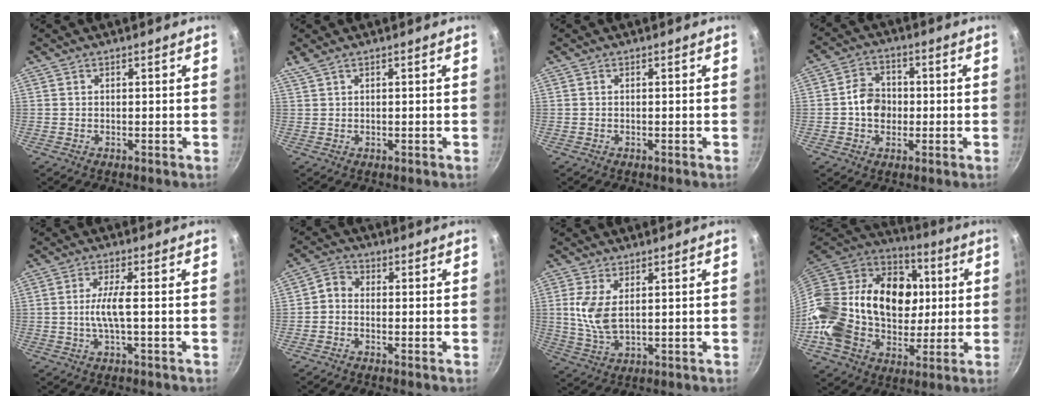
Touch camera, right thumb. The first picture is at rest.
{"total": 1.7, "force": [0.6, 0.3, 1.6], "torque": [-0.034, 0.002, 0.013]}
{"total": 0.0}
{"total": 7.0, "force": [-0.6, 5.9, 3.9], "torque": [-0.035, 0.014, -0.018]}
{"total": 4.6, "force": [-0.6, 0.4, 4.6], "torque": [-0.103, 0.007, -0.012]}
{"total": 3.0, "force": [-1.2, 2.2, 1.7], "torque": [-0.037, 0.023, -0.035]}
{"total": 7.2, "force": [1.5, 3.7, 6.1], "torque": [-0.125, -0.011, 0.035]}
{"total": 33.2, "force": [1.2, 24.3, 22.6], "torque": [-0.418, 0.037, 0.025]}